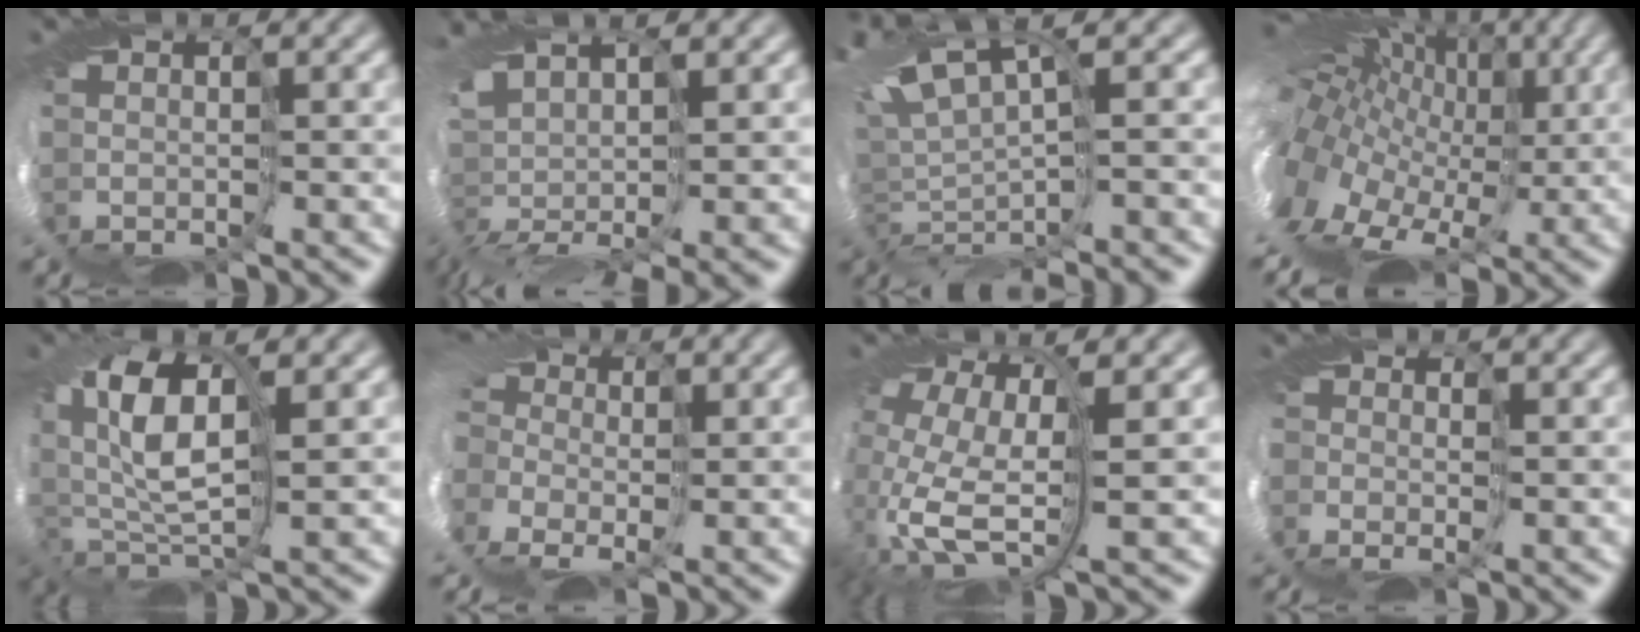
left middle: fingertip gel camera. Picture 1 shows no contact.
{"total": 8.0, "force": [-0.5, 2.9, 7.4], "torque": [-0.172, -0.016, -0.007]}
{"total": 6.5, "force": [-1.5, 1.6, 6.2], "torque": [-0.115, 0.014, -0.003]}
{"total": 15.4, "force": [0.9, 10.4, 11.3], "torque": [-0.209, -0.003, 0.019]}
{"total": 8.5, "force": [2.0, 4.6, 6.9], "torque": [-0.161, 0.000, 0.032]}
{"total": 12.0, "force": [-3.1, 8.5, 7.9], "torque": [-0.171, -0.007, -0.075]}
{"total": 13.0, "force": [-1.2, 7.3, 10.7], "torque": [-0.217, -0.034, -0.002]}
{"total": 4.2, "force": [-0.6, 3.2, 2.7], "torque": [-0.040, -0.004, -0.016]}